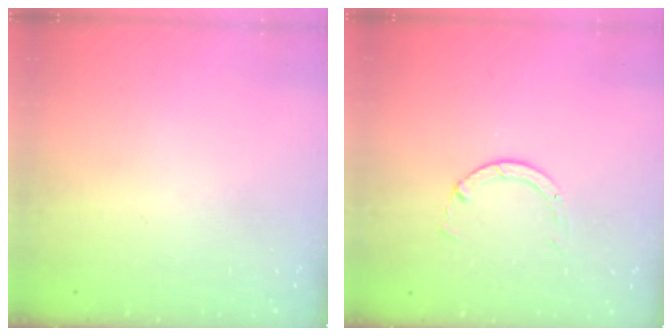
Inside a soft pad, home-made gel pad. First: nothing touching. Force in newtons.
{"total": 1.3, "press": 1.2, "slide": 0.3}